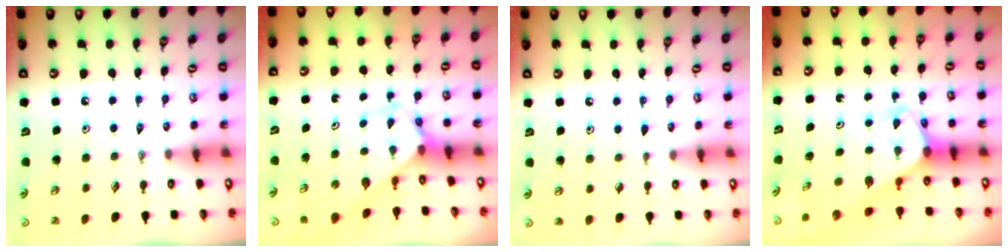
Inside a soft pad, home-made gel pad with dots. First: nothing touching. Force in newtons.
{"total": 2.7, "press": 2.7, "slide": 0.2}
{"total": 2.2, "press": 2.2, "slide": 0.3}
{"total": 2.5, "press": 2.5, "slide": 0.2}